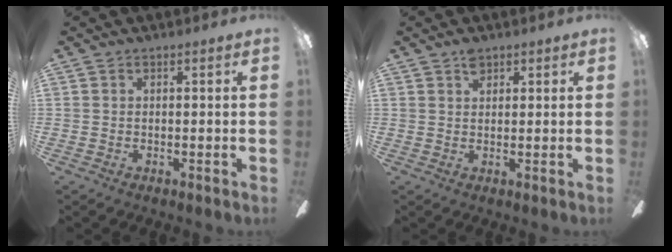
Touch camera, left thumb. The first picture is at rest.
{"total": 2.6, "force": [1.8, 1.4, 1.2], "torque": [-0.020, -0.002, 0.032]}